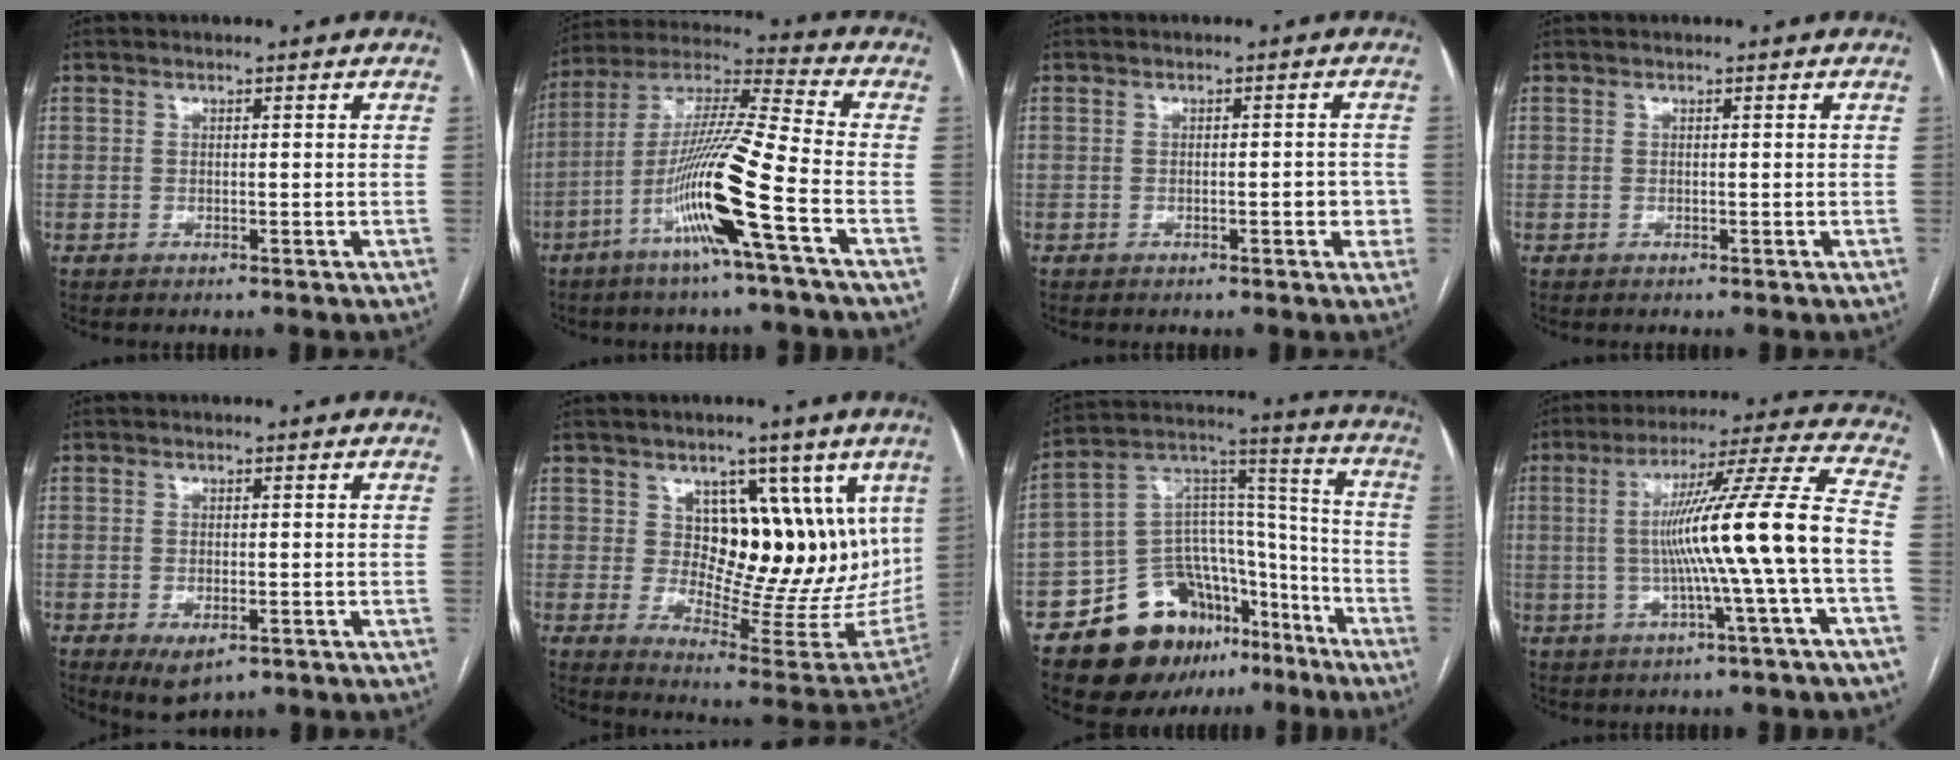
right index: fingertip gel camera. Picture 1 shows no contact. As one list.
[{"total": 15.8, "force": [-6.3, -0.9, 14.4], "torque": [-0.286, -0.004, -0.123]}, {"total": 2.8, "force": [-0.6, 1.1, 2.4], "torque": [-0.026, 0.004, -0.007]}, {"total": 0.0}, {"total": 4.2, "force": [-1.8, 1.9, 3.3], "torque": [-0.056, -0.008, -0.017]}, {"total": 15.1, "force": [5.6, 8.1, 11.4], "torque": [-0.130, 0.001, 0.099]}, {"total": 19.6, "force": [-12.4, 11.9, 9.3], "torque": [-0.134, 0.077, -0.195]}, {"total": 15.2, "force": [-2.1, -2.0, 15.0], "torque": [-0.244, 0.014, -0.036]}]